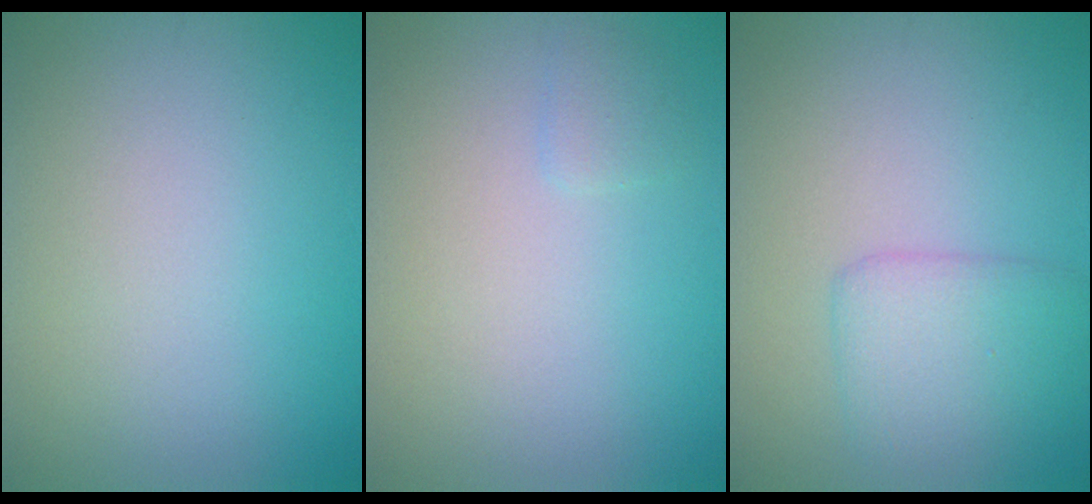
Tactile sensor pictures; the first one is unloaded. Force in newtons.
{"total": 0.8, "press": 0.8, "slide": 0.1}
{"total": 3.1, "press": 3.1, "slide": 0.1}